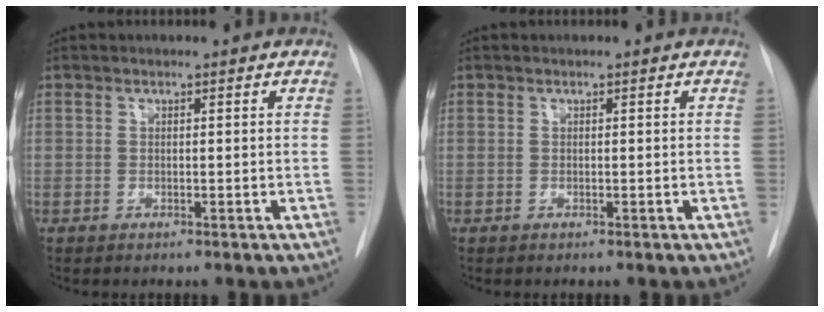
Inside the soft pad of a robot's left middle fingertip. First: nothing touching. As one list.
[{"total": 0.0}]